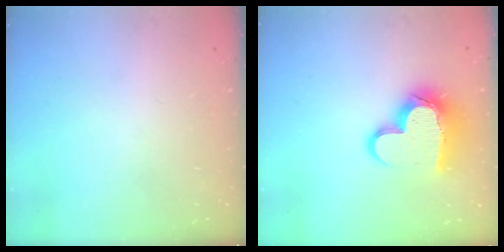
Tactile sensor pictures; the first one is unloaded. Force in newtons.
{"total": 15.4, "press": 15.4, "slide": 1.3}